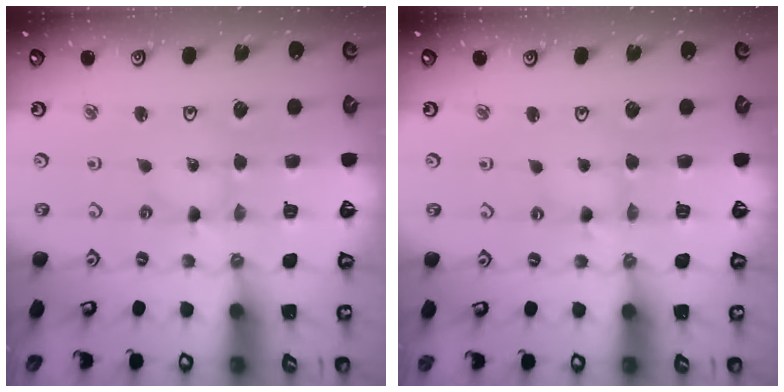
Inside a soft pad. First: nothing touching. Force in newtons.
{"total": 2.3, "press": 2.3, "slide": 0.3}